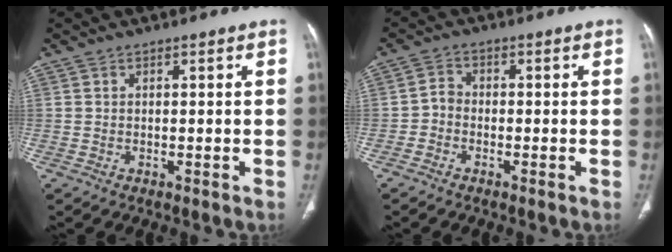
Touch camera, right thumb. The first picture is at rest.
{"total": 2.5, "force": [-1.2, 1.9, 1.0], "torque": [-0.009, 0.013, -0.032]}